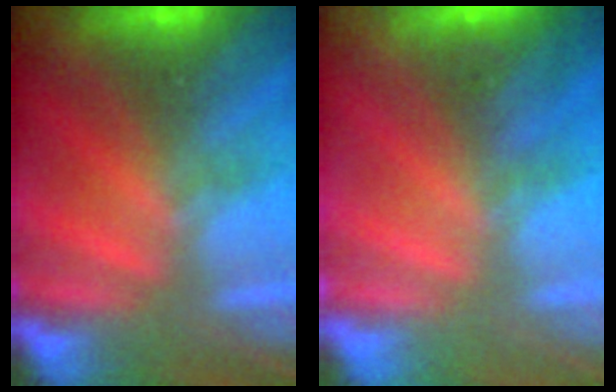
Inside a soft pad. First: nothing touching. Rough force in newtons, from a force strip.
{"total": 2.6}